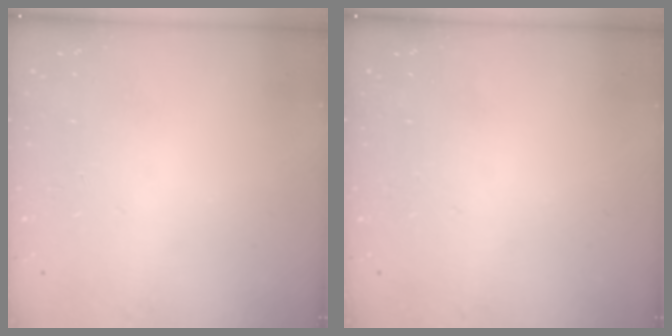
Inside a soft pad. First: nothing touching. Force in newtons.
{"total": 0.0}